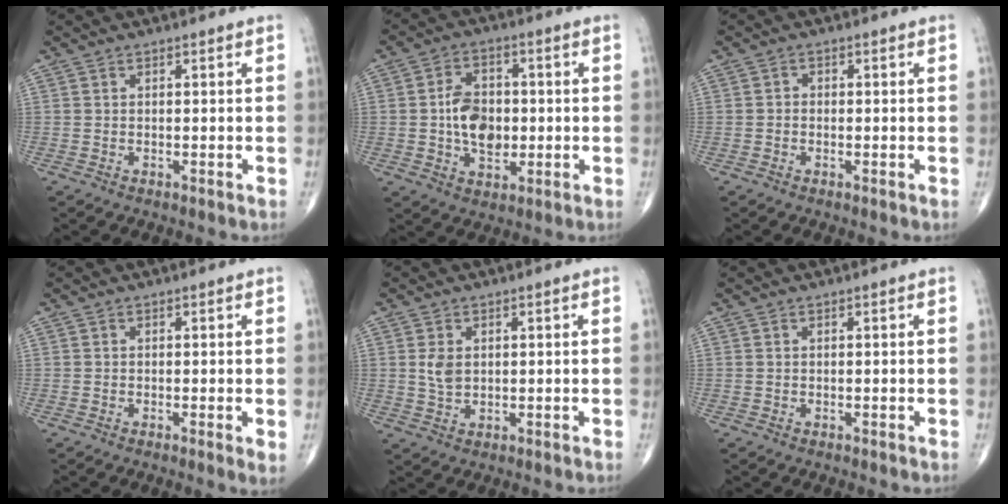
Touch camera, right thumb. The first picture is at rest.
{"total": 9.4, "force": [-0.4, 6.4, 6.9], "torque": [-0.095, 0.008, -0.008]}
{"total": 1.0, "force": [-0.4, 0.8, 0.4], "torque": [0.003, 0.003, -0.012]}
{"total": 1.8, "force": [-0.2, 0.2, 1.7], "torque": [-0.031, -0.007, -0.007]}
{"total": 3.4, "force": [0.7, 2.3, 2.4], "torque": [-0.039, -0.006, 0.018]}
{"total": 0.0}